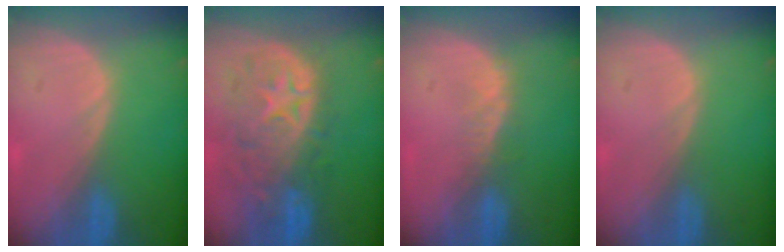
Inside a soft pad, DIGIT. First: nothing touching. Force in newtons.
{"total": 11.0, "press": 9.8, "slide": 5.1}
{"total": 2.3, "press": 1.9, "slide": 1.4}
{"total": 0.0}